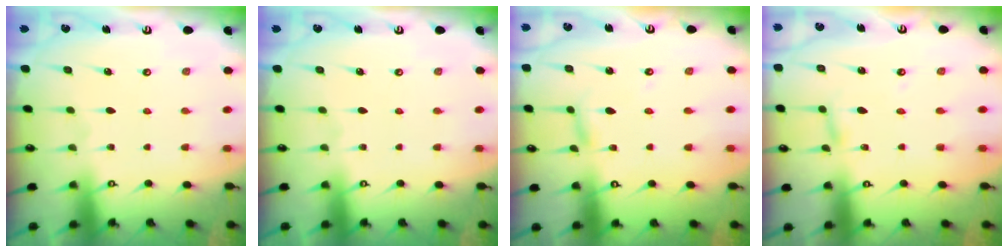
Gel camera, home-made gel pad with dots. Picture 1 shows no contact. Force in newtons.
{"total": 0.0}
{"total": 2.2, "press": 2.2, "slide": 0.2}
{"total": 2.8, "press": 2.7, "slide": 0.3}